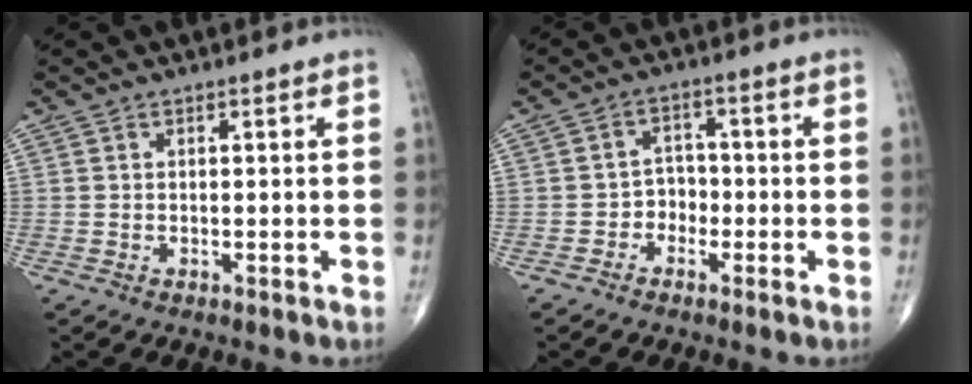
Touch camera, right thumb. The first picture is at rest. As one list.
[{"total": 3.6, "force": [-1.6, 3.0, 1.2], "torque": [0.006, 0.020, -0.036]}]